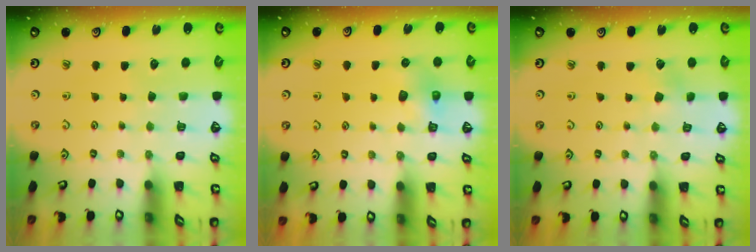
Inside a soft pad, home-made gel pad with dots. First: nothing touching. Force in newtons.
{"total": 6.9, "press": 6.9, "slide": 0.2}
{"total": 3.3, "press": 3.3, "slide": 0.4}